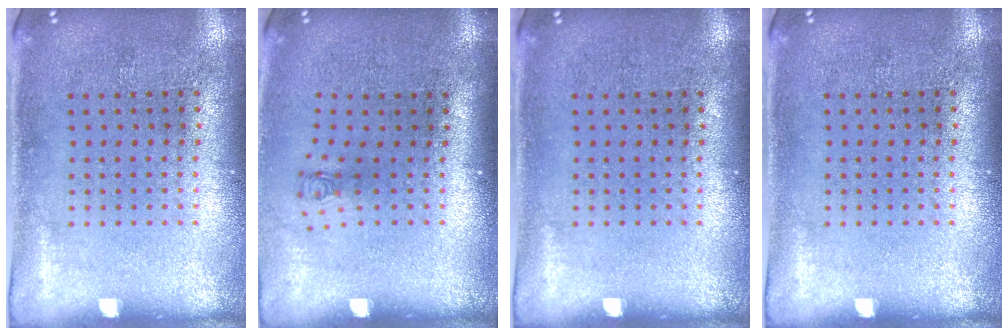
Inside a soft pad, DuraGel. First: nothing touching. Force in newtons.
{"total": 0.8, "press": 0.4, "slide": 0.7}
{"total": 0.0}
{"total": 0.0}